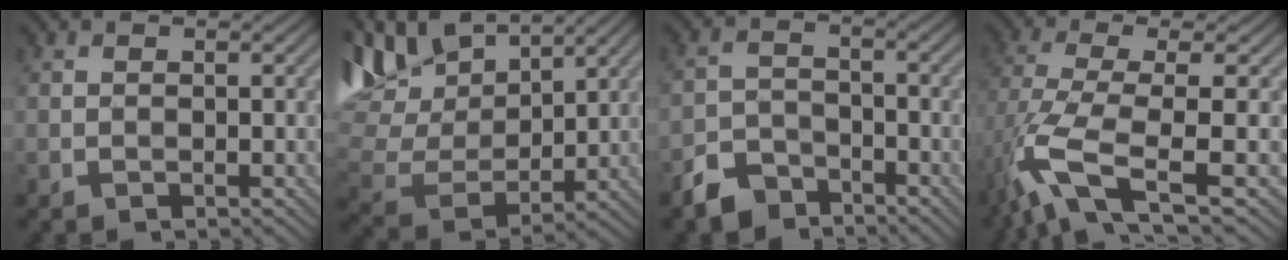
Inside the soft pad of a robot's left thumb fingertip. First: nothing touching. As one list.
[{"total": 12.5, "force": [8.5, 5.5, 7.3], "torque": [-0.193, 0.027, 0.153]}, {"total": 4.5, "force": [-3.8, 2.2, 1.2], "torque": [-0.025, 0.003, -0.079]}, {"total": 7.8, "force": [-2.4, 1.7, 7.2], "torque": [-0.161, 0.006, -0.054]}]